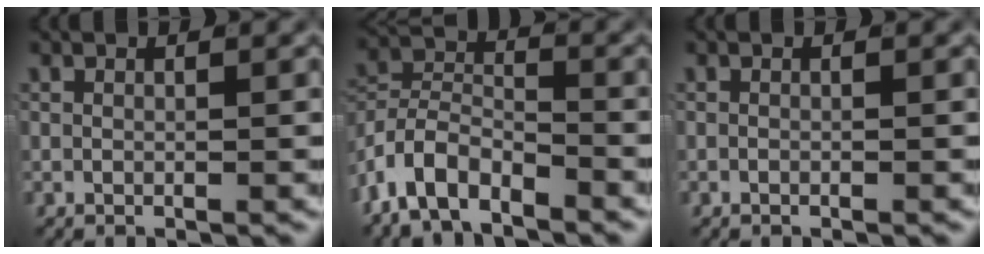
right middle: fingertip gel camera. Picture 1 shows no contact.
{"total": 7.2, "force": [-4.0, 5.0, 3.4], "torque": [-0.085, -0.024, -0.074]}
{"total": 0.0}